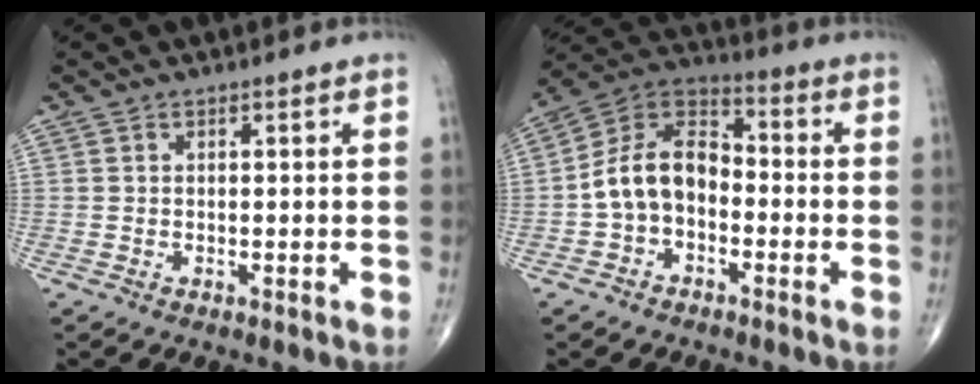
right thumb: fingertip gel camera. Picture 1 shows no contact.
{"total": 11.8, "force": [-2.3, 8.1, 8.2], "torque": [-0.135, 0.044, -0.057]}